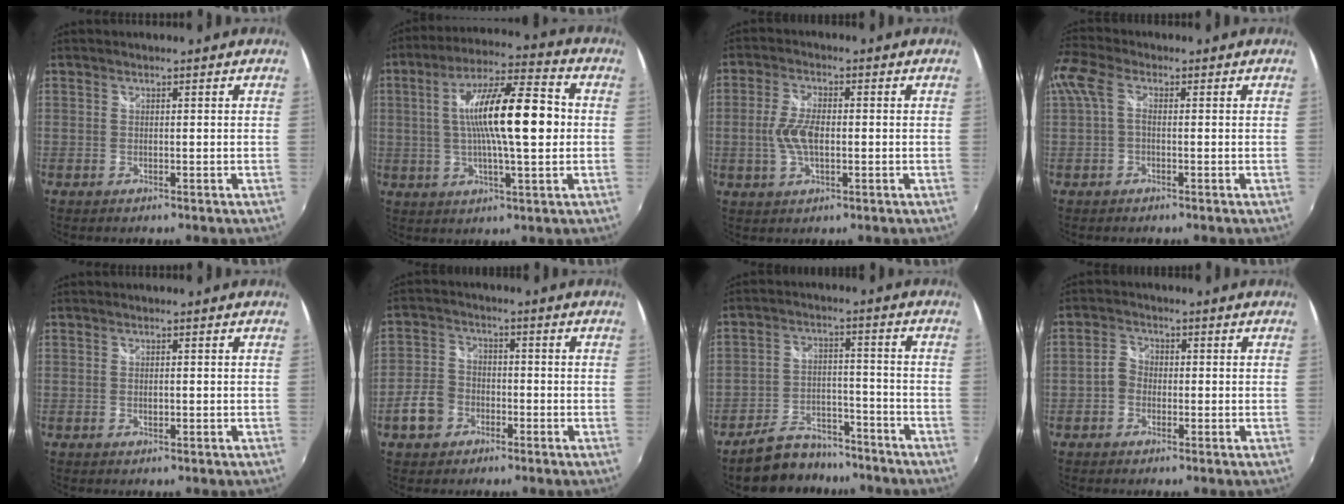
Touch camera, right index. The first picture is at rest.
{"total": 15.7, "force": [0.6, 2.9, 15.5], "torque": [-0.272, 0.015, 0.007]}
{"total": 6.2, "force": [-0.8, 2.8, 5.5], "torque": [-0.115, 0.001, -0.015]}
{"total": 6.5, "force": [-0.1, 3.9, 5.2], "torque": [-0.121, 0.015, -0.009]}
{"total": 0.6, "force": [-0.1, 0.4, 0.5], "torque": [-0.010, 0.001, -0.002]}
{"total": 6.8, "force": [-3.4, 5.3, 2.8], "torque": [-0.069, 0.016, -0.062]}
{"total": 10.1, "force": [-8.7, 4.7, 2.4], "torque": [-0.063, 0.020, -0.125]}
{"total": 3.0, "force": [-1.2, 2.4, 1.3], "torque": [-0.024, 0.011, -0.027]}